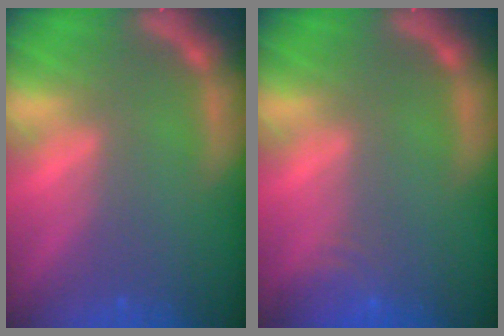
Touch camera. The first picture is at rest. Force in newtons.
{"total": 3.0}